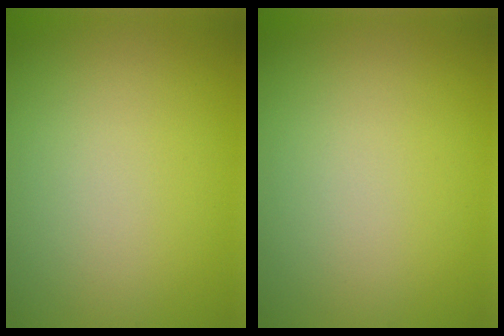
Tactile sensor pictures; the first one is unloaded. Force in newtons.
{"total": 0.0}